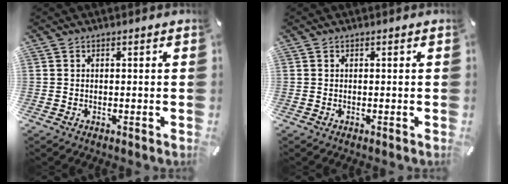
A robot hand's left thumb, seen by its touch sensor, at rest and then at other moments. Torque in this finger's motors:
{"motor_torque": [0.01, 0.01, 0.00, 0.00, 0.00]}